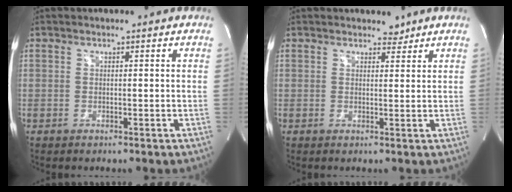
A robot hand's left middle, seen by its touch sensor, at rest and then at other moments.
{"total": 1.7, "force": [1.4, 0.8, 0.2], "torque": [-0.002, -0.001, 0.018]}